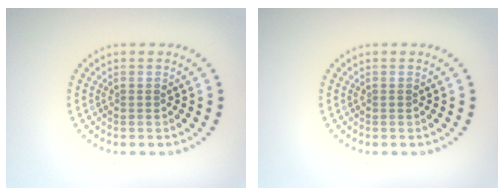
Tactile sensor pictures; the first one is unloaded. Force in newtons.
{"total": 0.0}